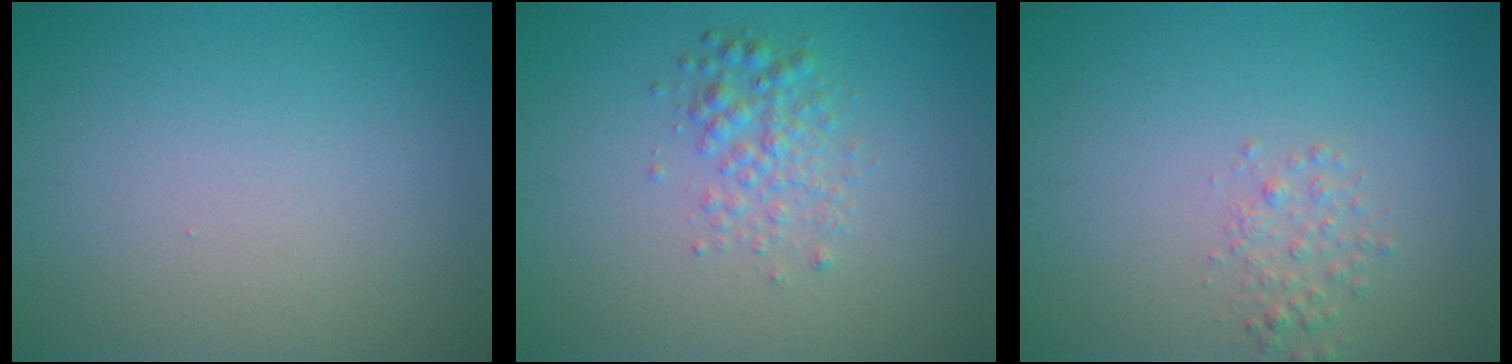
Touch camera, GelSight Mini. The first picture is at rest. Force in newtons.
{"total": 2.3, "press": 2.3, "slide": 0.1}
{"total": 1.4, "press": 1.4, "slide": 0.1}